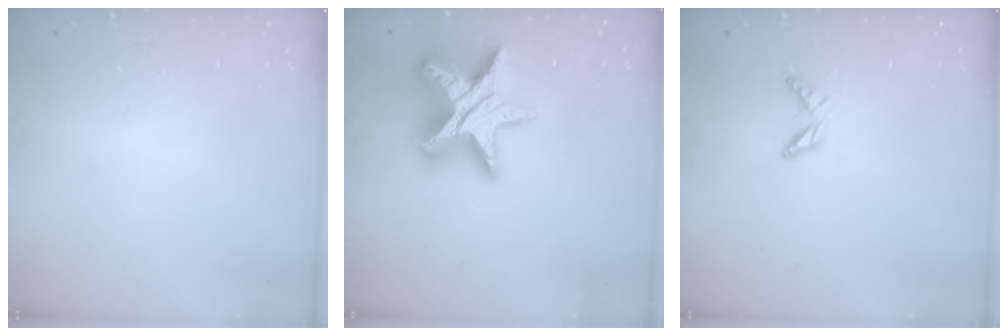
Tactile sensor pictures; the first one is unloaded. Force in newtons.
{"total": 19.5, "press": 19.4, "slide": 1.5}
{"total": 4.7, "press": 4.7, "slide": 0.4}